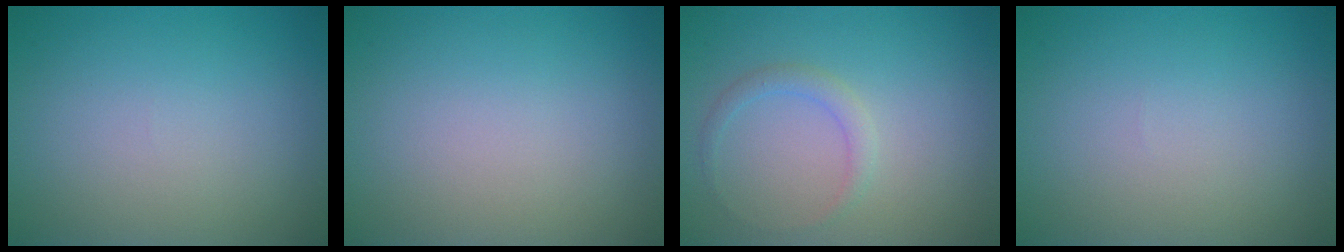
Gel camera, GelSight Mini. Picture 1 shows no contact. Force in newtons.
{"total": 0.0}
{"total": 1.4, "press": 1.4, "slide": 0.1}
{"total": 0.0}